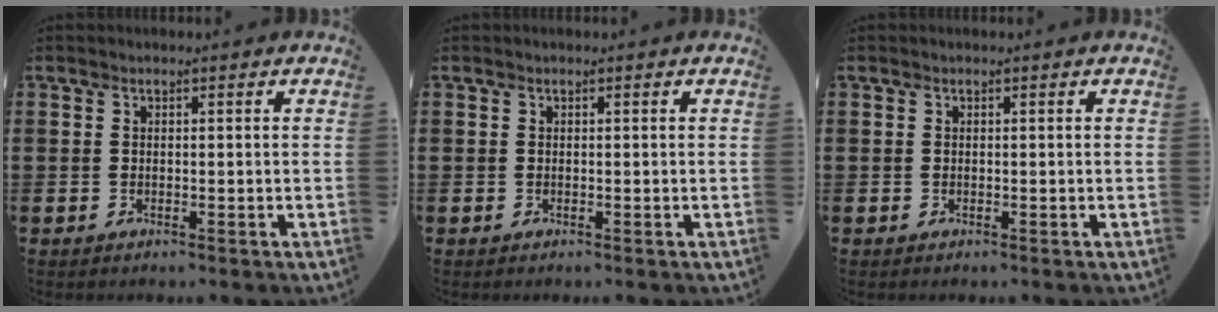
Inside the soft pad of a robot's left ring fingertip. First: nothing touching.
{"total": 0.0}
{"total": 0.0}